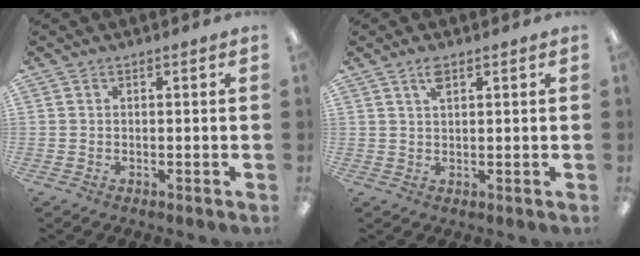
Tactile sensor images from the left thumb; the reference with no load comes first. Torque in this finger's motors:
{"motor_torque": [-0.07, 0.02, -0.26, 0.08, 0.03]}